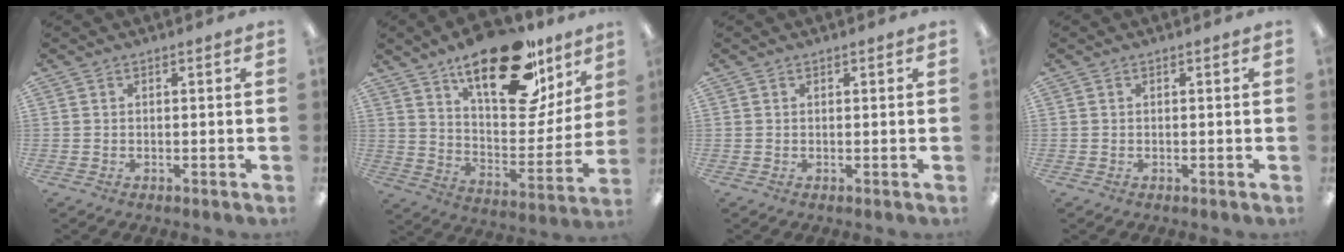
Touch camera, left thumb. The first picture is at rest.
{"total": 25.8, "force": [17.5, 10.6, 15.8], "torque": [-0.218, -0.116, 0.290]}
{"total": 0.0}
{"total": 0.0}